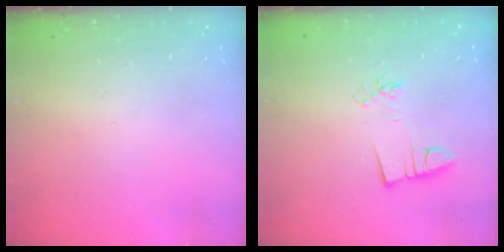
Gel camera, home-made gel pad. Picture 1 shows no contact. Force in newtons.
{"total": 2.9, "press": 1.3, "slide": 2.6}